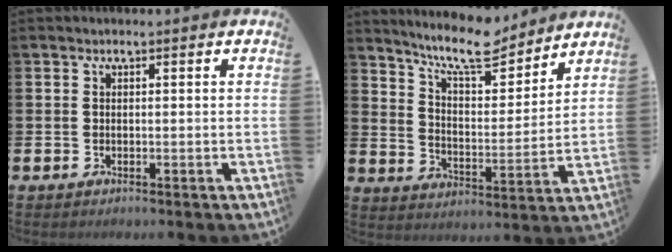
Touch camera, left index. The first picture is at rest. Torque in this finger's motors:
{"motor_torque": [1.06, -1.07, 0.87, 0.21]}